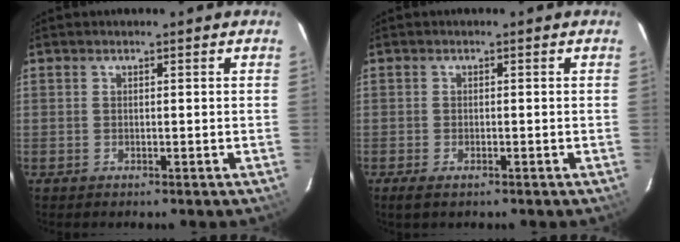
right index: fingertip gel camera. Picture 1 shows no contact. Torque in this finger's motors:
{"motor_torque": [0.28, 0.00, 0.03, 0.02]}